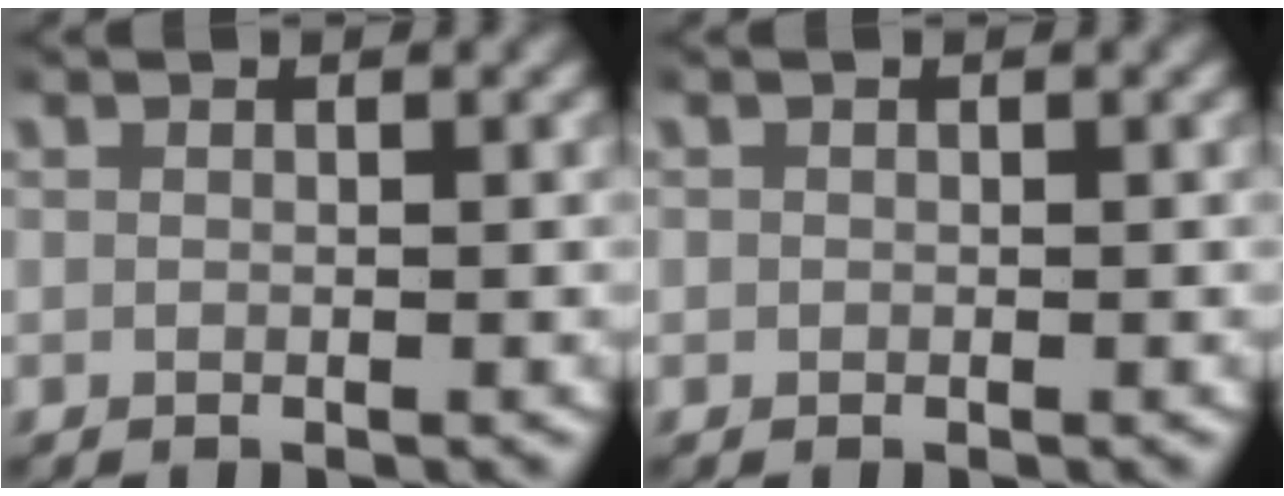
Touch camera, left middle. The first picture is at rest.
{"total": 0.6, "force": [0.1, 0.6, 0.1], "torque": [-0.002, -0.001, -0.001]}